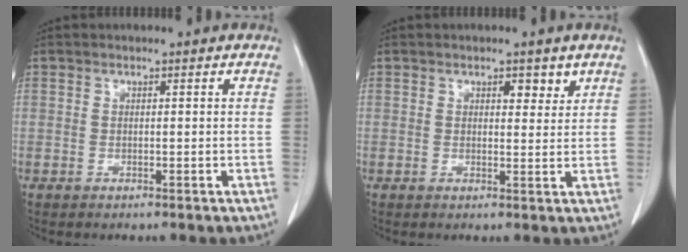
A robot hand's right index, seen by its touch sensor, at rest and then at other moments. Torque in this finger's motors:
{"motor_torque": [0.13, 0.17, 0.01, 0.00]}